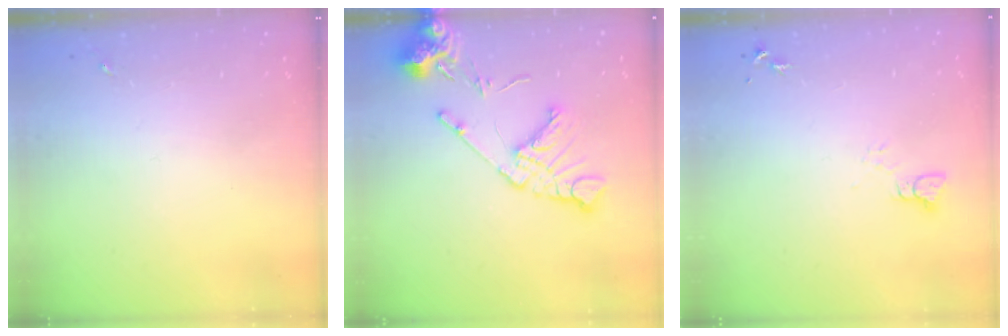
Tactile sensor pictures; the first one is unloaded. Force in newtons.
{"total": 15.5, "press": 15.4, "slide": 2.0}
{"total": 2.2, "press": 2.2, "slide": 0.2}